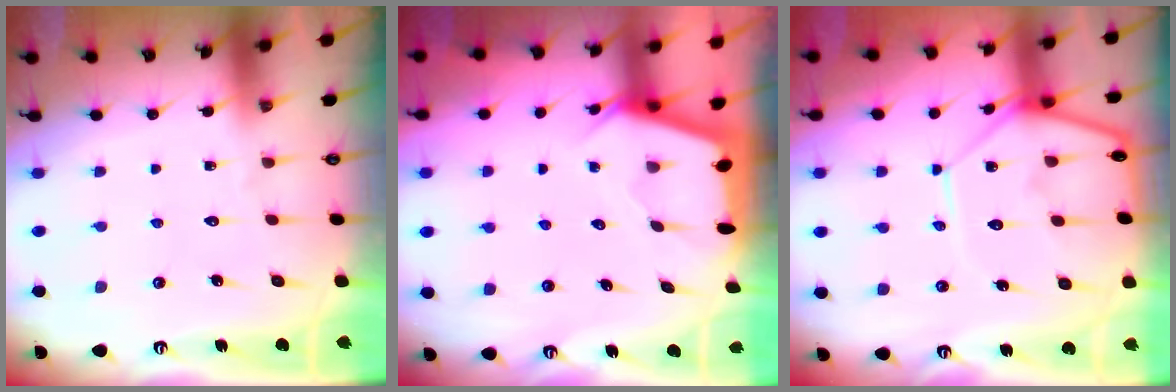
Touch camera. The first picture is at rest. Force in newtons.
{"total": 3.7, "press": 3.7, "slide": 0.1}
{"total": 10.6, "press": 10.6, "slide": 1.0}